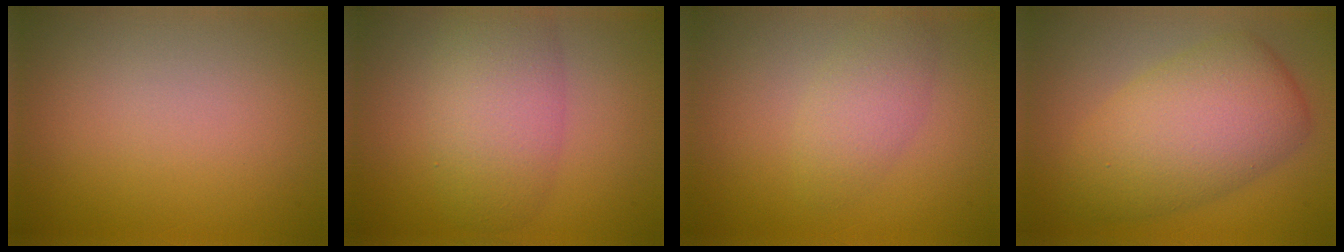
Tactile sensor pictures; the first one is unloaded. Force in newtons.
{"total": 5.4, "press": 5.4, "slide": 0.1}
{"total": 2.4, "press": 2.4, "slide": 0.1}
{"total": 7.6, "press": 7.6, "slide": 0.2}